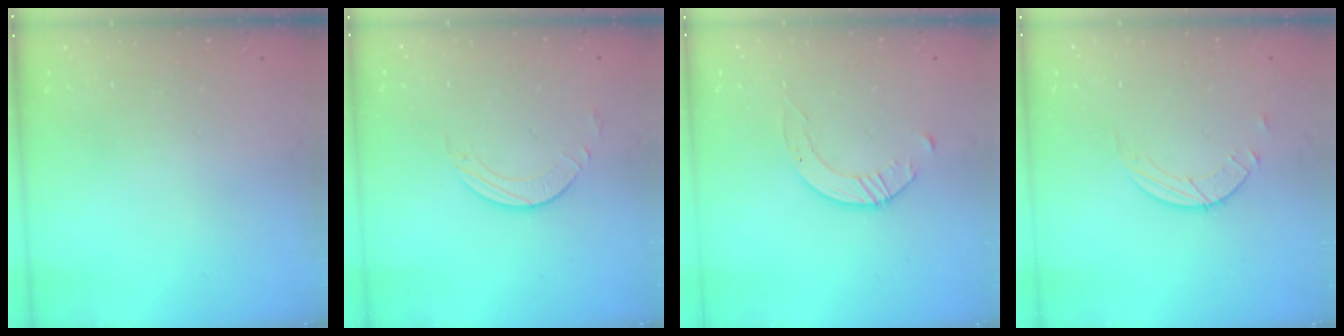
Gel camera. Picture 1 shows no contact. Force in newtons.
{"total": 1.7, "press": 1.7, "slide": 0.2}
{"total": 2.7, "press": 2.7, "slide": 0.3}
{"total": 2.5, "press": 2.4, "slide": 0.2}